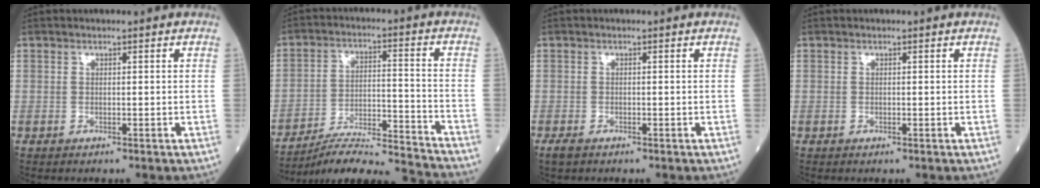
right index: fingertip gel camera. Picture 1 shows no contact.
{"total": 14.3, "force": [-13.9, -1.5, 3.2], "torque": [-0.049, 0.013, -0.227]}
{"total": 1.5, "force": [-1.1, 0.6, 0.8], "torque": [-0.024, -0.004, -0.019]}
{"total": 0.0}